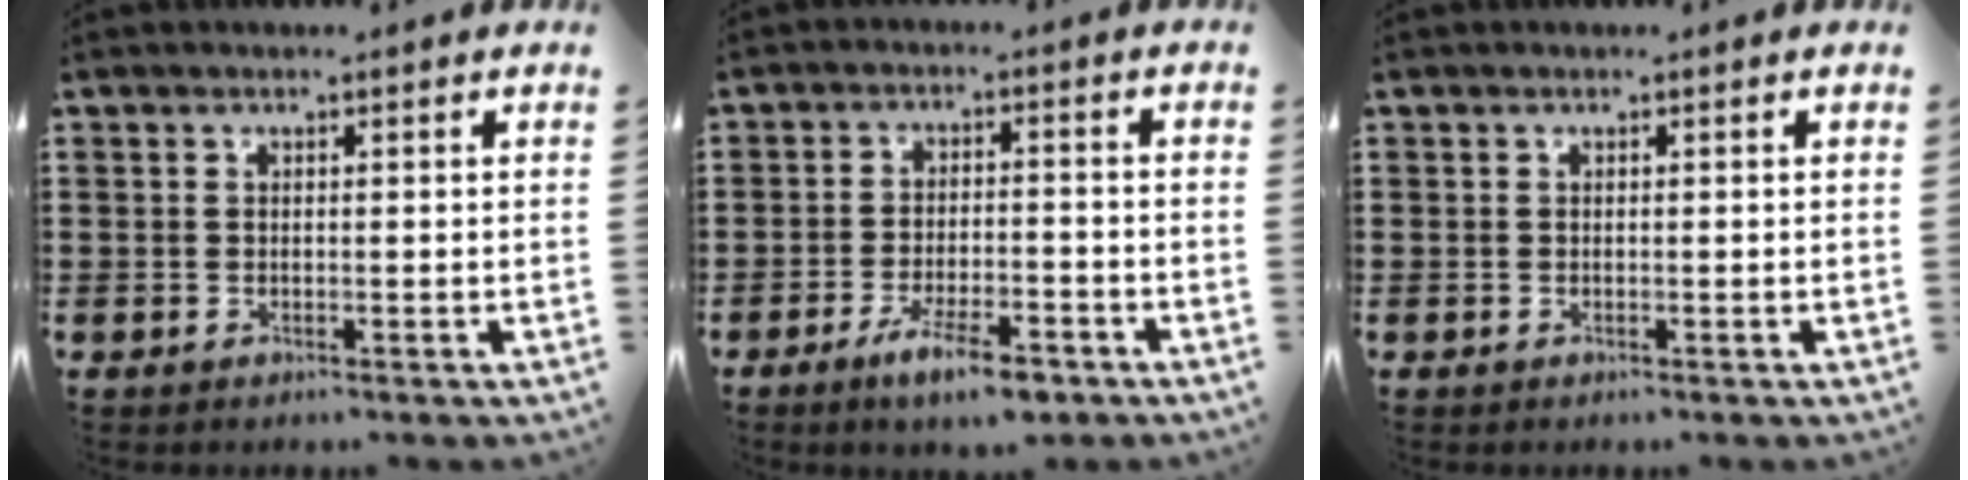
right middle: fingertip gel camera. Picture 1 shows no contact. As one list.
[{"total": 6.4, "force": [-4.5, 1.3, 4.3], "torque": [-0.078, 0.001, -0.081]}, {"total": 0.0}]